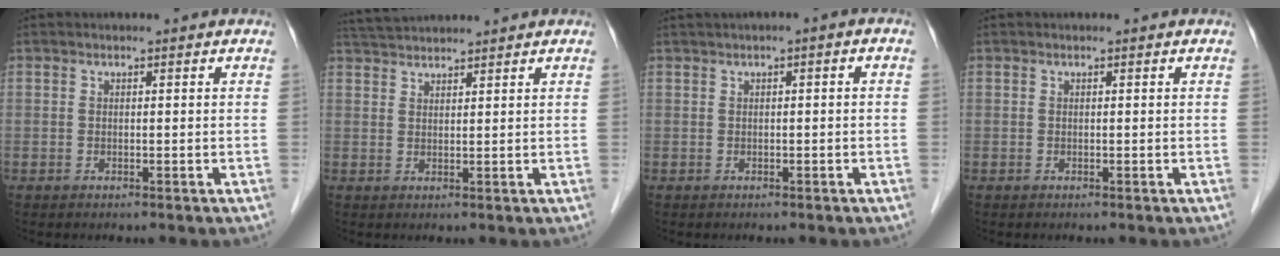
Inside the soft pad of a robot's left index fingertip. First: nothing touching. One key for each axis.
{"total": 5.4, "fx": 5.3, "fy": 0.0, "fz": 1.3, "tx": -0.030, "ty": 0.034, "tz": 0.092}
{"total": 1.4, "fx": 0.0, "fy": 0.3, "fz": 1.4, "tx": -0.024, "ty": 0.007, "tz": 0.000}
{"total": 0.0}